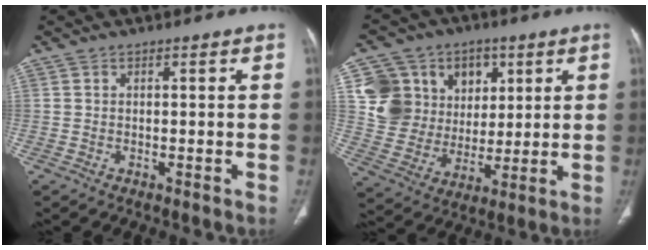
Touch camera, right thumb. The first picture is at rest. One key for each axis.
{"total": 16.9, "fx": 5.3, "fy": 14.4, "fz": 7.0, "tx": -0.080, "ty": 0.008, "tz": 0.110}